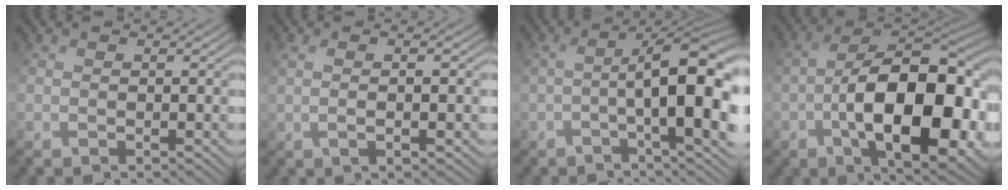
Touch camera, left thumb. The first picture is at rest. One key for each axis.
{"total": 2.6, "fx": 0.6, "fy": 0.6, "fz": 2.4, "tx": -0.041, "ty": 0.012, "tz": 0.014}
{"total": 11.2, "fx": -2.2, "fy": 2.6, "fz": 10.6, "tx": -0.136, "ty": 0.013, "tz": -0.025}
{"total": 15.8, "fx": -4.0, "fy": 8.0, "fz": 13.0, "tx": -0.182, "ty": -0.001, "tz": -0.060}